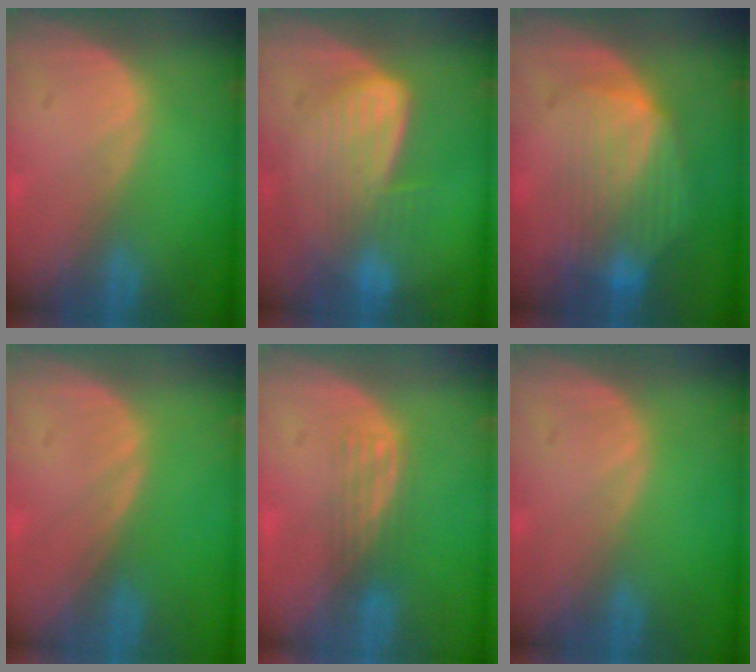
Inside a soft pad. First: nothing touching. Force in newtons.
{"total": 6.5, "press": 6.5, "slide": 0.3}
{"total": 8.7, "press": 8.1, "slide": 3.4}
{"total": 0.0}
{"total": 2.9, "press": 2.7, "slide": 1.2}
{"total": 0.0}